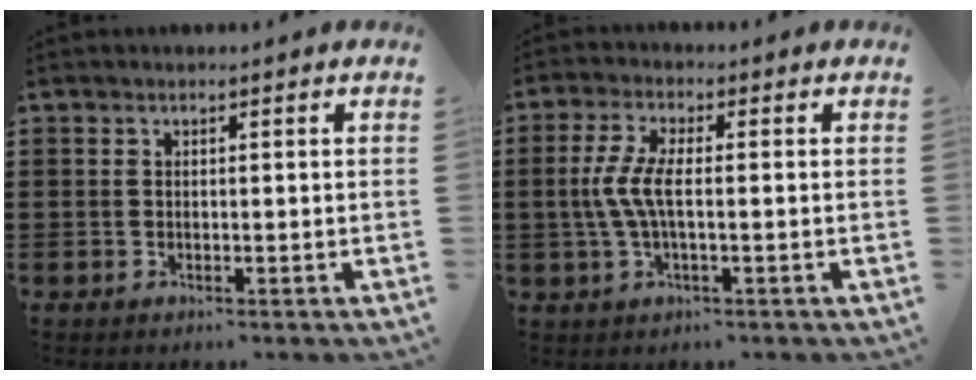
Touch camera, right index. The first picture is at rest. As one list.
[{"total": 5.5, "force": [-0.6, 1.4, 5.3], "torque": [-0.130, -0.009, -0.022]}]